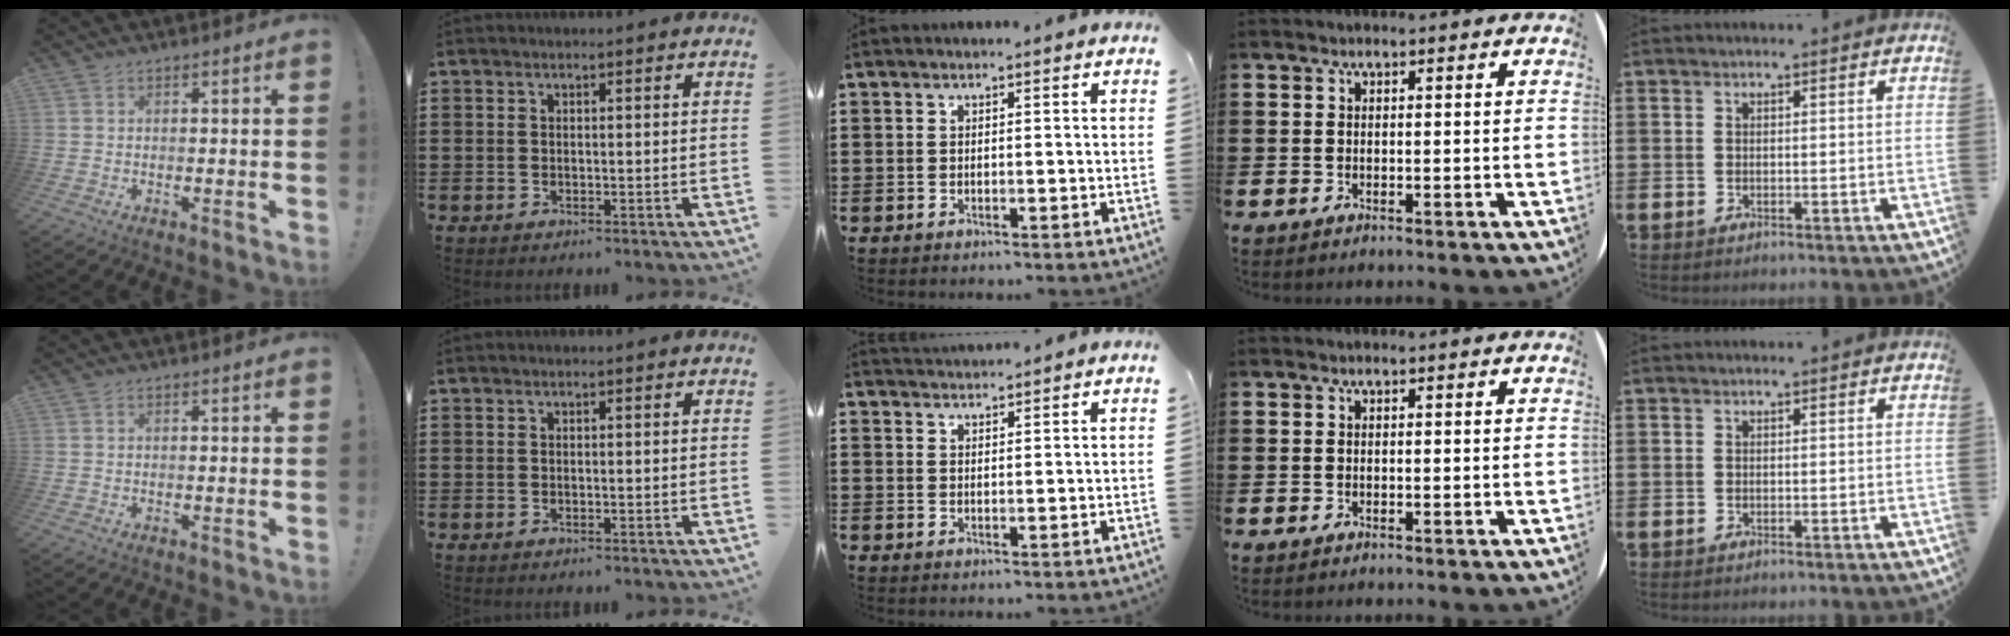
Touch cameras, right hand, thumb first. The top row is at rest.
{"middle": {"total": 1.9, "force": [1.9, 0.2, -0.2], "torque": [-0.002, 0.004, 0.036]}}